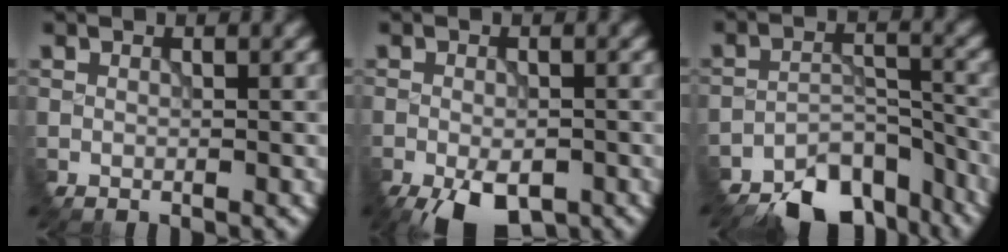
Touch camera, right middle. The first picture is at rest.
{"total": 6.5, "force": [-4.1, 2.8, 4.2], "torque": [-0.073, -0.017, -0.062]}
{"total": 9.3, "force": [-7.9, 3.4, 3.6], "torque": [-0.043, -0.007, -0.121]}